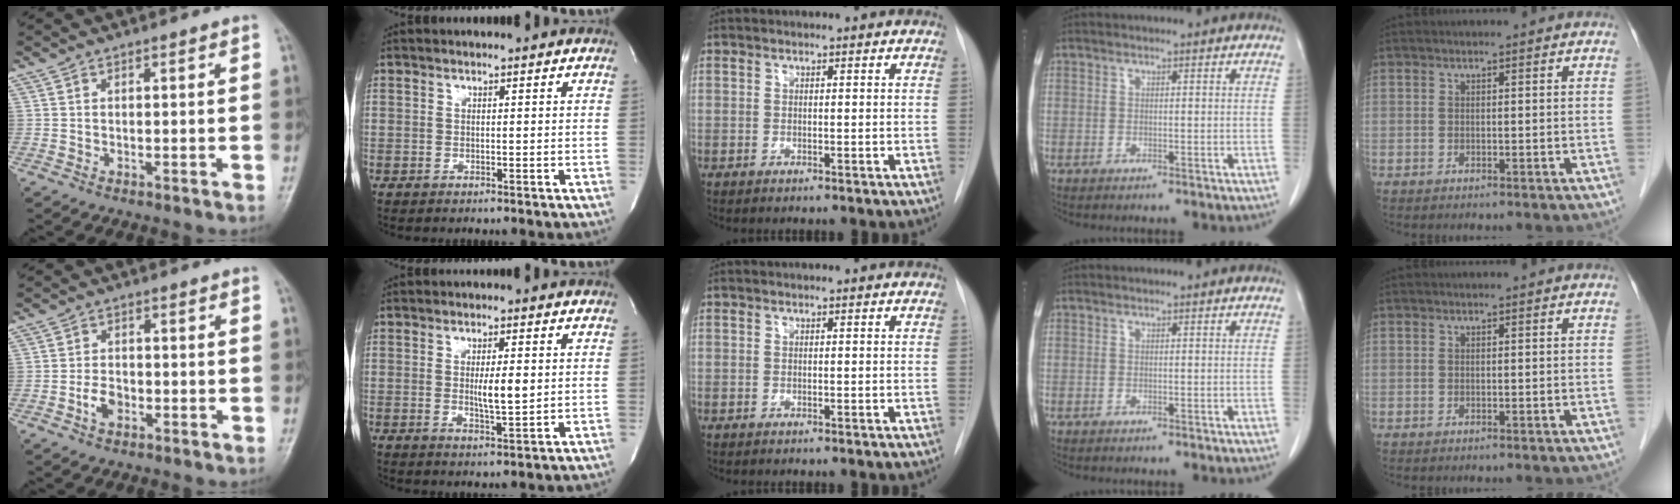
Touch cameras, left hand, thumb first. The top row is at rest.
{"thumb": {"total": 3.6, "force": [-1.5, 2.4, 2.2], "torque": [-0.032, 0.012, -0.030]}, "index": {"total": 4.2, "force": [0.1, 0.6, 4.1], "torque": [-0.073, -0.006, 0.004]}}